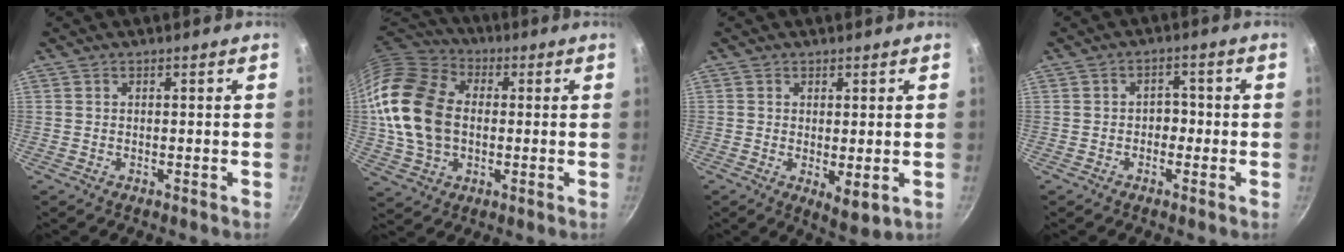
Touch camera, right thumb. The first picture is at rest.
{"total": 19.9, "force": [0.4, 14.3, 13.7], "torque": [-0.256, 0.025, 0.003]}
{"total": 4.7, "force": [0.0, 2.0, 4.3], "torque": [-0.063, -0.023, 0.002]}
{"total": 2.8, "force": [-0.8, 2.2, 1.6], "torque": [0.006, 0.014, -0.015]}